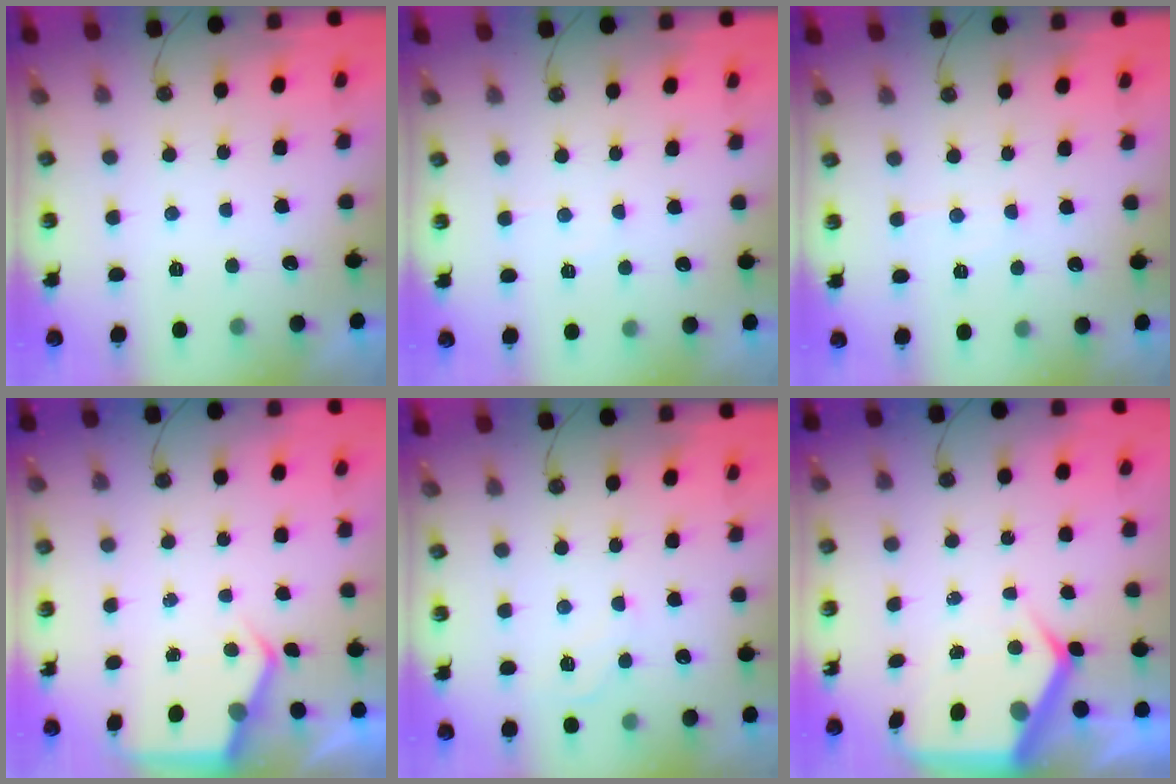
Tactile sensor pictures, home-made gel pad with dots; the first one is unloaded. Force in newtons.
{"total": 4.6, "press": 4.5, "slide": 0.7}
{"total": 6.2, "press": 6.1, "slide": 0.7}
{"total": 4.2, "press": 4.1, "slide": 0.5}
{"total": 3.8, "press": 3.8, "slide": 0.6}
{"total": 7.8, "press": 7.7, "slide": 1.3}